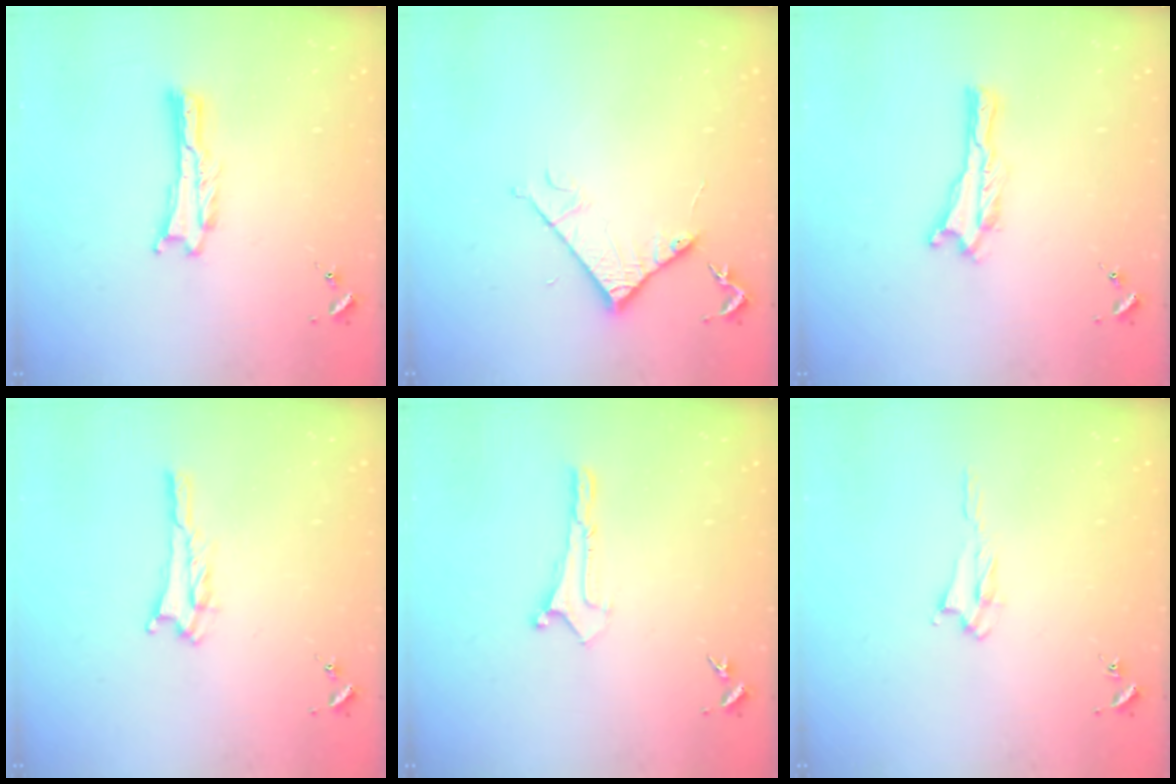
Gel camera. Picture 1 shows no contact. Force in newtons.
{"total": 5.1, "press": 5.1, "slide": 0.6}
{"total": 0.0}
{"total": 2.8, "press": 2.8, "slide": 0.3}
{"total": 0.0}
{"total": 2.1, "press": 2.0, "slide": 0.3}